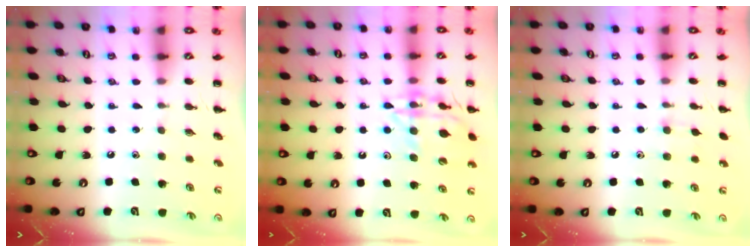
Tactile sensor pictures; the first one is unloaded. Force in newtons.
{"total": 15.6, "press": 15.5, "slide": 2.2}
{"total": 5.8, "press": 5.3, "slide": 2.2}